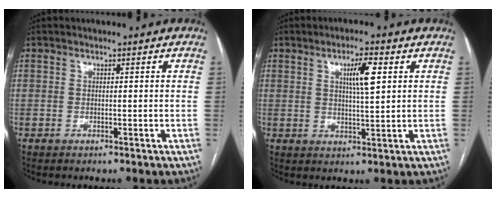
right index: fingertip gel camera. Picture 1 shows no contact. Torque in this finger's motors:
{"motor_torque": [0.48, 0.27, 0.31, 0.05]}